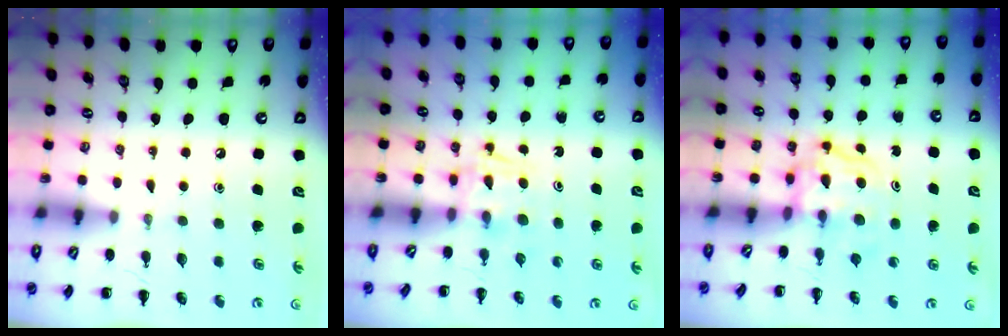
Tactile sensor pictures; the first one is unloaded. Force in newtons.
{"total": 2.5, "press": 2.3, "slide": 1.0}
{"total": 3.6, "press": 3.6, "slide": 0.4}